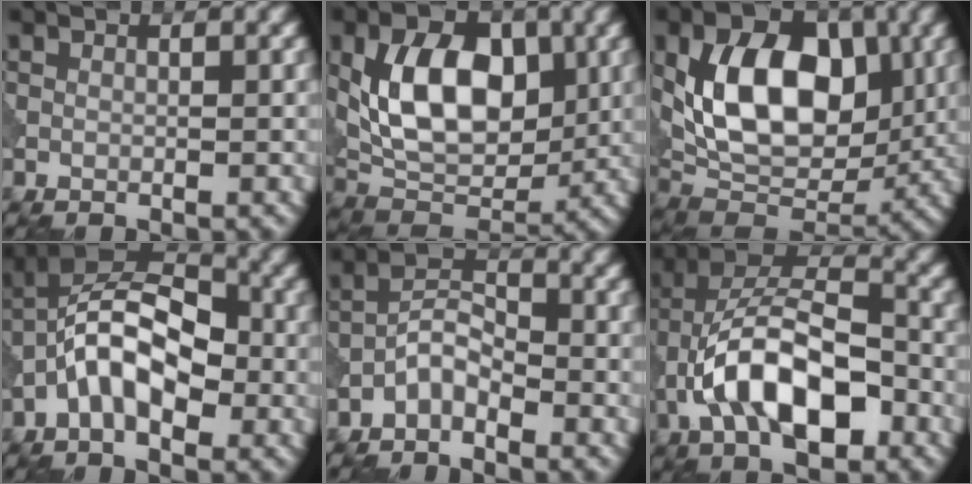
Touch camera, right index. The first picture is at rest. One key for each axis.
{"total": 9.6, "fx": 1.2, "fy": 5.9, "fz": 7.5, "tx": -0.134, "ty": -0.001, "tz": 0.018}
{"total": 10.9, "fx": 1.2, "fy": 6.9, "fz": 8.3, "tx": -0.147, "ty": -0.002, "tz": 0.021}
{"total": 7.8, "fx": -2.4, "fy": 4.1, "fz": 6.2, "tx": -0.110, "ty": 0.023, "tz": -0.053}
{"total": 2.8, "fx": -2.0, "fy": 1.2, "fz": 1.6, "tx": -0.026, "ty": 0.015, "tz": -0.042}
{"total": 11.0, "fx": -4.1, "fy": 5.4, "fz": 8.7, "tx": -0.159, "ty": 0.014, "tz": -0.078}